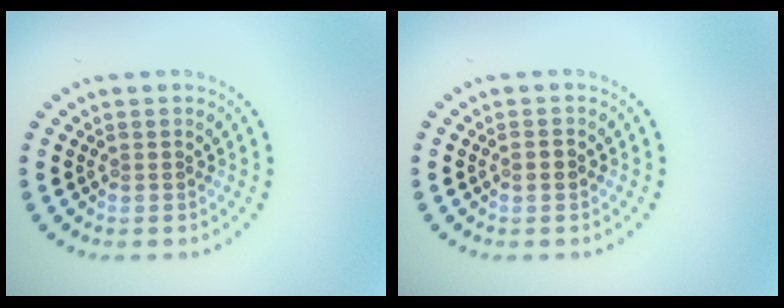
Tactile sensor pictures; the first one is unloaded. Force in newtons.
{"total": 1.1, "press": 1.0, "slide": 0.4}